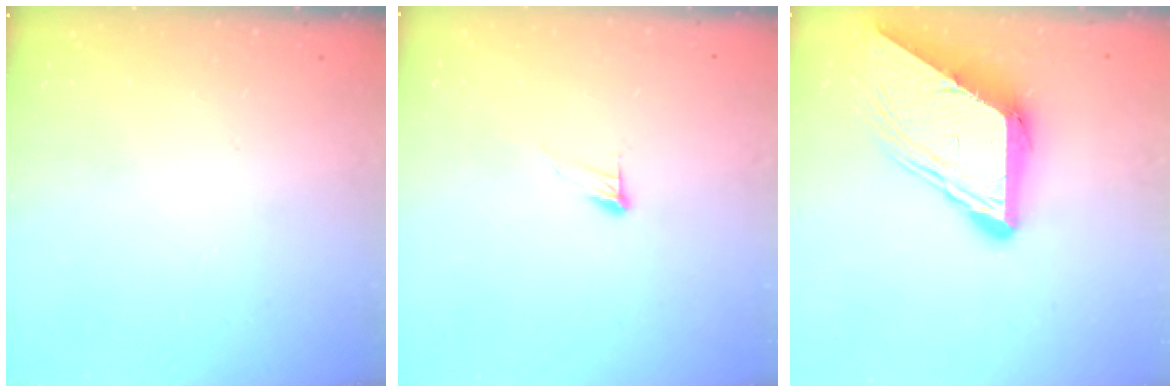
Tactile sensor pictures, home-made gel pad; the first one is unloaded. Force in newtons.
{"total": 5.2, "press": 5.1, "slide": 0.4}
{"total": 12.0, "press": 11.9, "slide": 1.2}